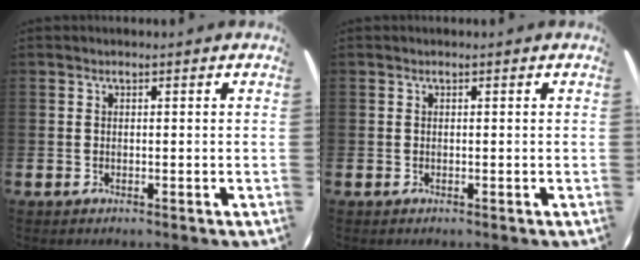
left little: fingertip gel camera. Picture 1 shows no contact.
{"total": 0.0}